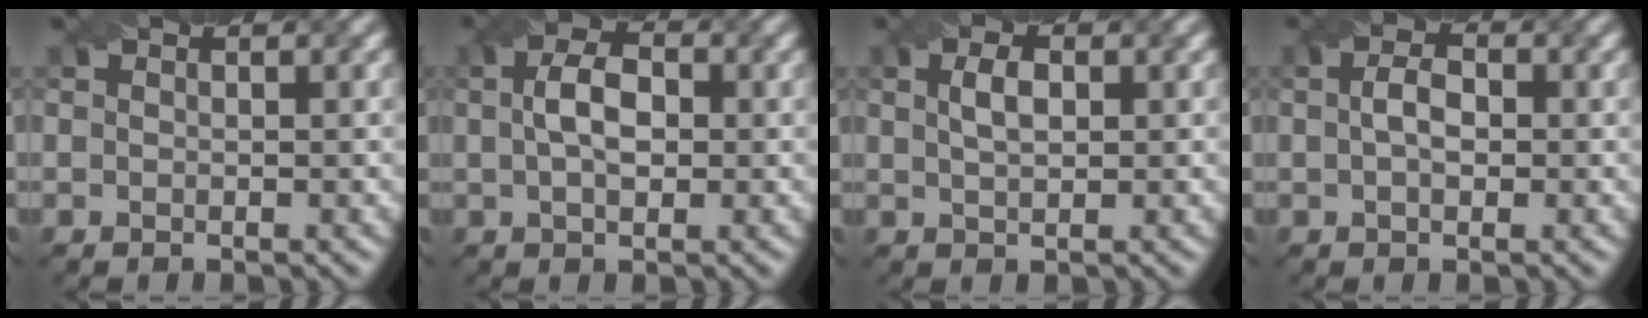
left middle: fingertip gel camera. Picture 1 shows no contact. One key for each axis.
{"total": 3.9, "fx": 0.3, "fy": 2.3, "fz": 3.1, "tx": -0.059, "ty": 0.007, "tz": 0.001}
{"total": 2.1, "fx": 0.5, "fy": 1.1, "fz": 1.7, "tx": -0.036, "ty": 0.003, "tz": 0.012}
{"total": 2.4, "fx": 0.0, "fy": 1.5, "fz": 2.0, "tx": -0.037, "ty": 0.005, "tz": -0.003}